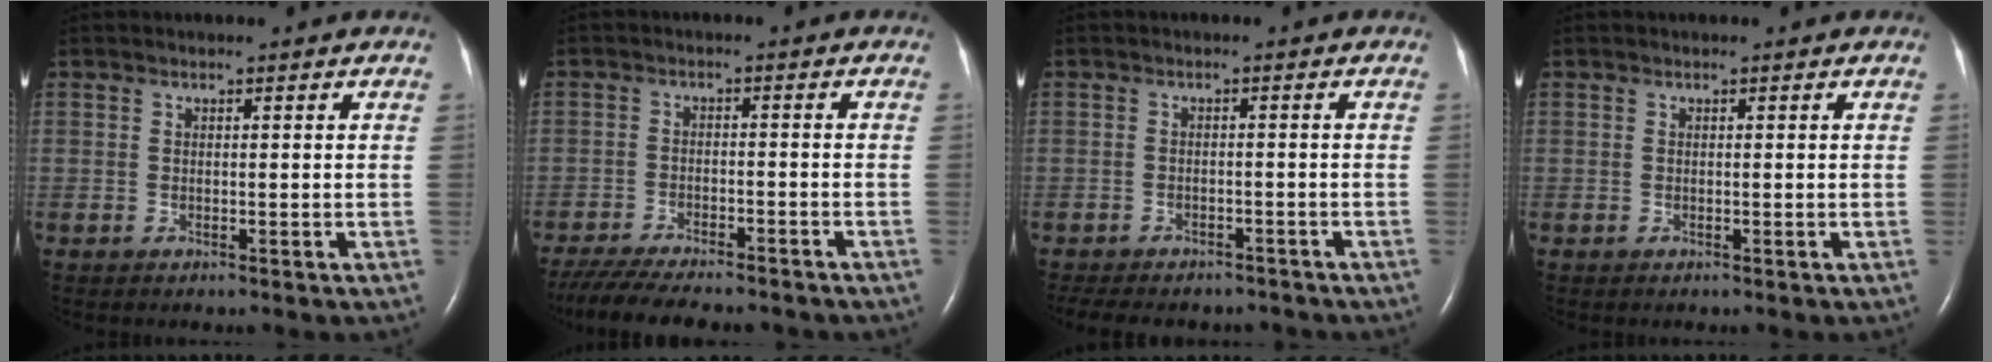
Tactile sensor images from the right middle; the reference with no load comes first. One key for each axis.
{"total": 15.8, "fx": -13.6, "fy": 3.2, "fz": 7.3, "tx": -0.147, "ty": -0.025, "tz": -0.194}
{"total": 12.1, "fx": -10.5, "fy": 4.5, "fz": 4.0, "tx": -0.086, "ty": 0.000, "tz": -0.131}
{"total": 0.0}